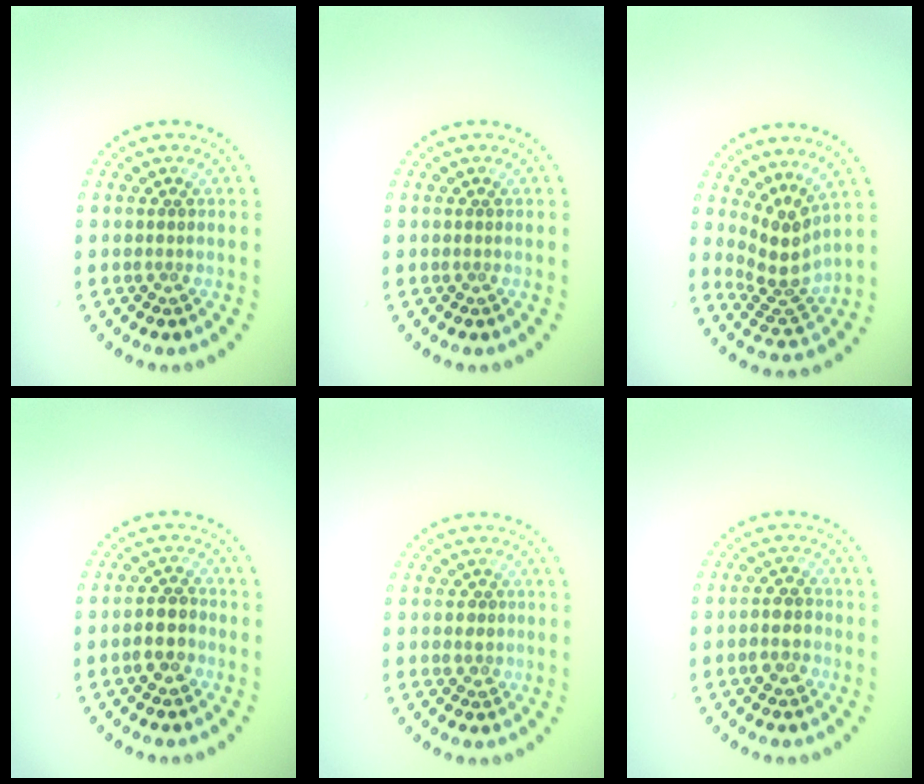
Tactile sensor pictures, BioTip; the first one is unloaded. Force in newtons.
{"total": 0.0}
{"total": 3.5, "press": 2.5, "slide": 2.4}
{"total": 2.5, "press": 2.3, "slide": 0.9}
{"total": 0.9, "press": 0.7, "slide": 0.6}
{"total": 2.2, "press": 2.1, "slide": 0.7}